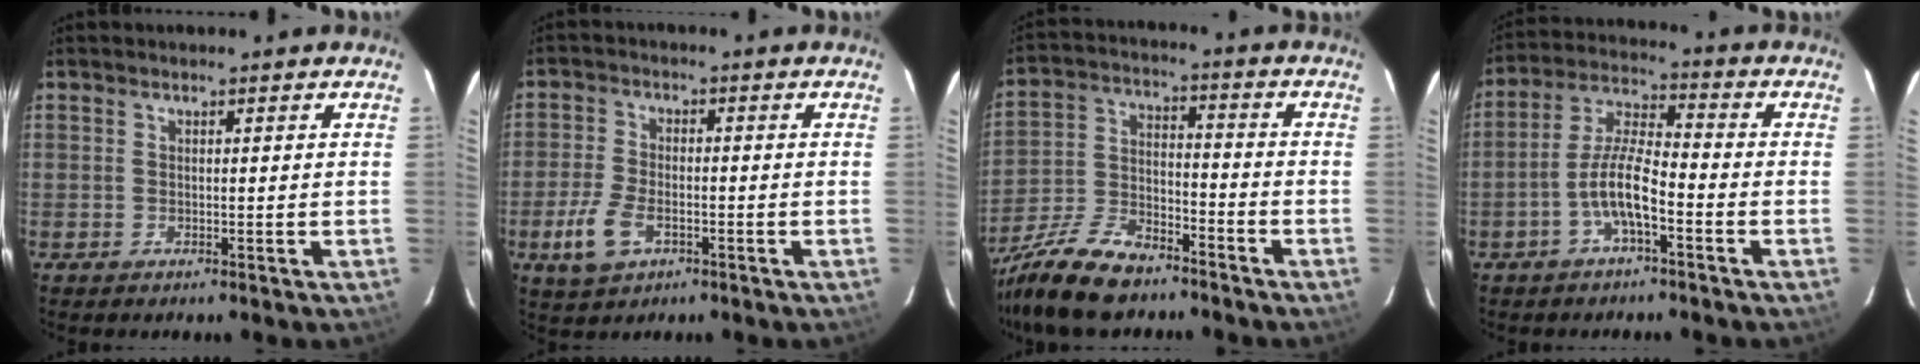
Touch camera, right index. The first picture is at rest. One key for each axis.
{"total": 7.4, "fx": -3.2, "fy": 4.2, "fz": 5.2, "tx": -0.124, "ty": -0.005, "tz": -0.057}
{"total": 16.8, "fx": -13.0, "fy": 6.2, "fz": 8.7, "tx": -0.198, "ty": -0.014, "tz": -0.238}
{"total": 8.1, "fx": -3.7, "fy": 2.0, "fz": 6.9, "tx": -0.148, "ty": 0.011, "tz": -0.071}